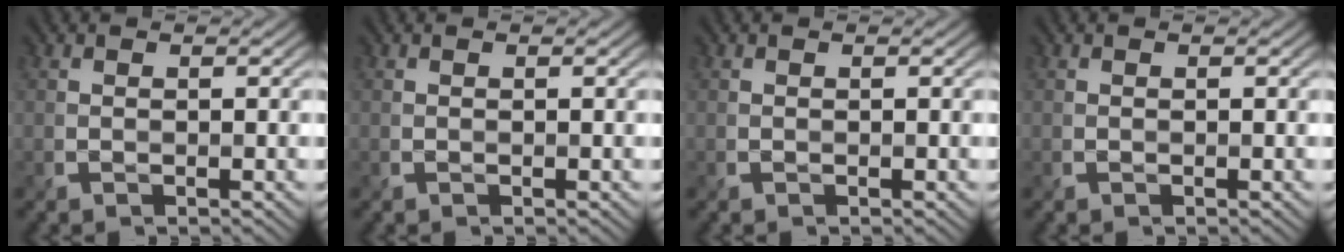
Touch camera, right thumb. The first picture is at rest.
{"total": 0.0}
{"total": 0.0}
{"total": 0.0}